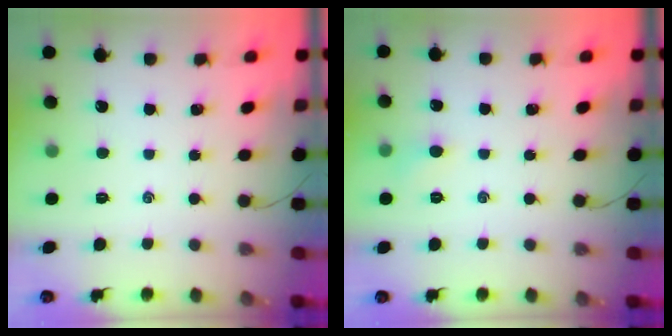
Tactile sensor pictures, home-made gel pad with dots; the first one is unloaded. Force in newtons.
{"total": 4.5, "press": 4.2, "slide": 1.5}